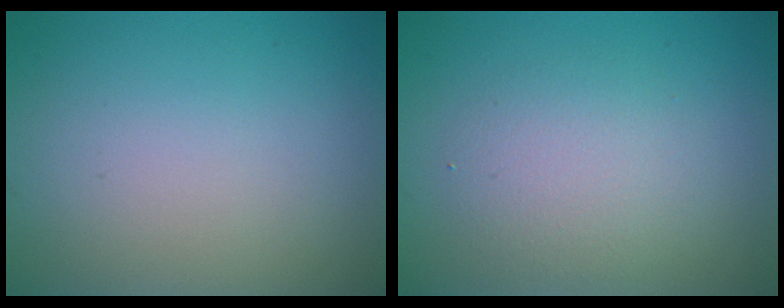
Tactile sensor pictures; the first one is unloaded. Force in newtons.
{"total": 3.2, "press": 3.2, "slide": 0.1}